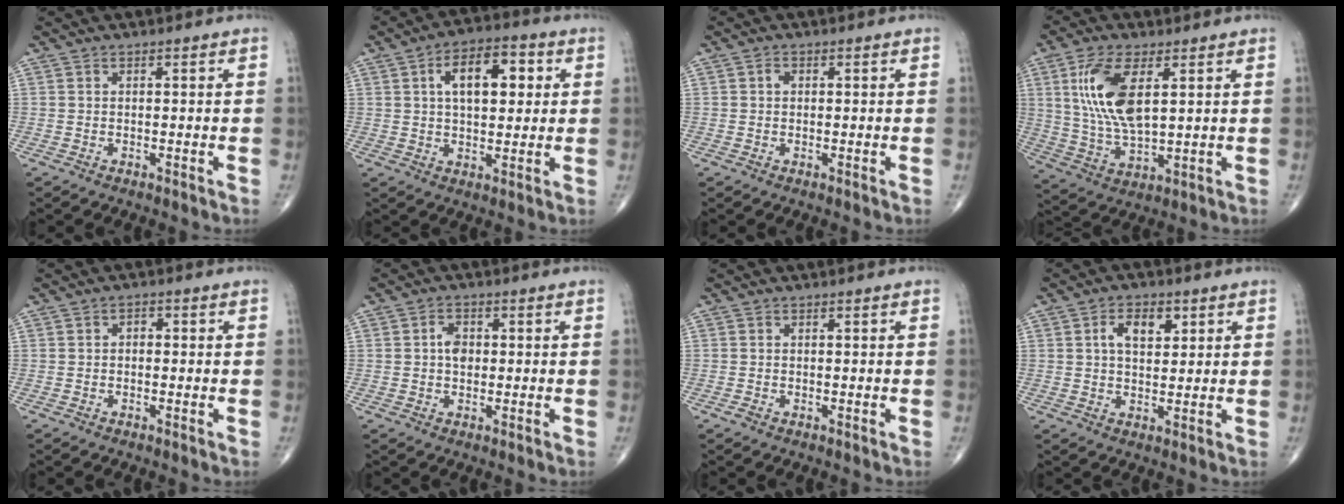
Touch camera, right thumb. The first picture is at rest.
{"total": 11.3, "force": [2.9, 6.0, 9.1], "torque": [-0.118, 0.010, 0.041]}
{"total": 1.1, "force": [0.1, 0.9, 0.6], "torque": [-0.005, 0.003, -0.001]}
{"total": 13.1, "force": [3.9, 5.6, 11.1], "torque": [-0.232, -0.016, 0.082]}
{"total": 1.5, "force": [-0.1, 1.1, 1.0], "torque": [-0.006, 0.006, -0.007]}
{"total": 3.4, "force": [0.2, 2.4, 2.3], "torque": [-0.031, 0.006, -0.001]}
{"total": 0.6, "force": [-0.3, 0.4, 0.3], "torque": [-0.011, -0.002, -0.008]}
{"total": 6.0, "force": [2.1, 3.5, 4.3], "torque": [-0.056, -0.003, 0.032]}